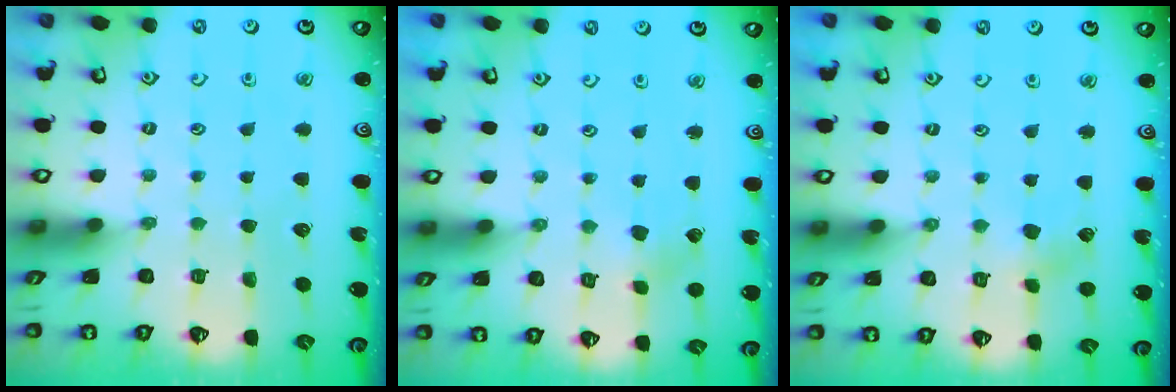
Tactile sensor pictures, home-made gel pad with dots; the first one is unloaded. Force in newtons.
{"total": 2.3, "press": 2.3, "slide": 0.4}
{"total": 1.8, "press": 1.8, "slide": 0.3}